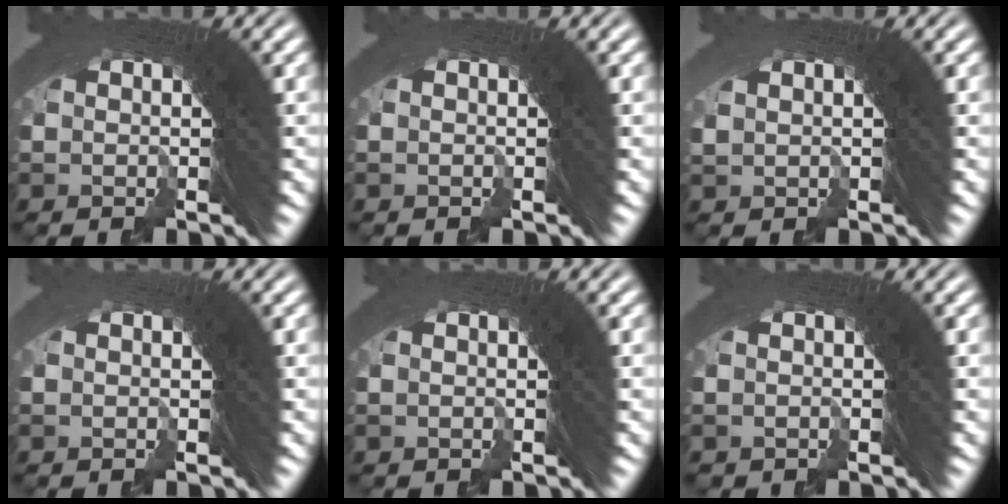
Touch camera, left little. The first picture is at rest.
{"total": 0.0}
{"total": 0.9, "force": [0.6, -0.6, 0.0], "torque": [0.017, 0.010, 0.013]}
{"total": 0.8, "force": [-0.6, -0.2, -0.5], "torque": [0.017, 0.006, -0.013]}
{"total": 0.0}
{"total": 0.8, "force": [-0.7, 0.1, -0.4], "torque": [0.008, -0.005, -0.008]}